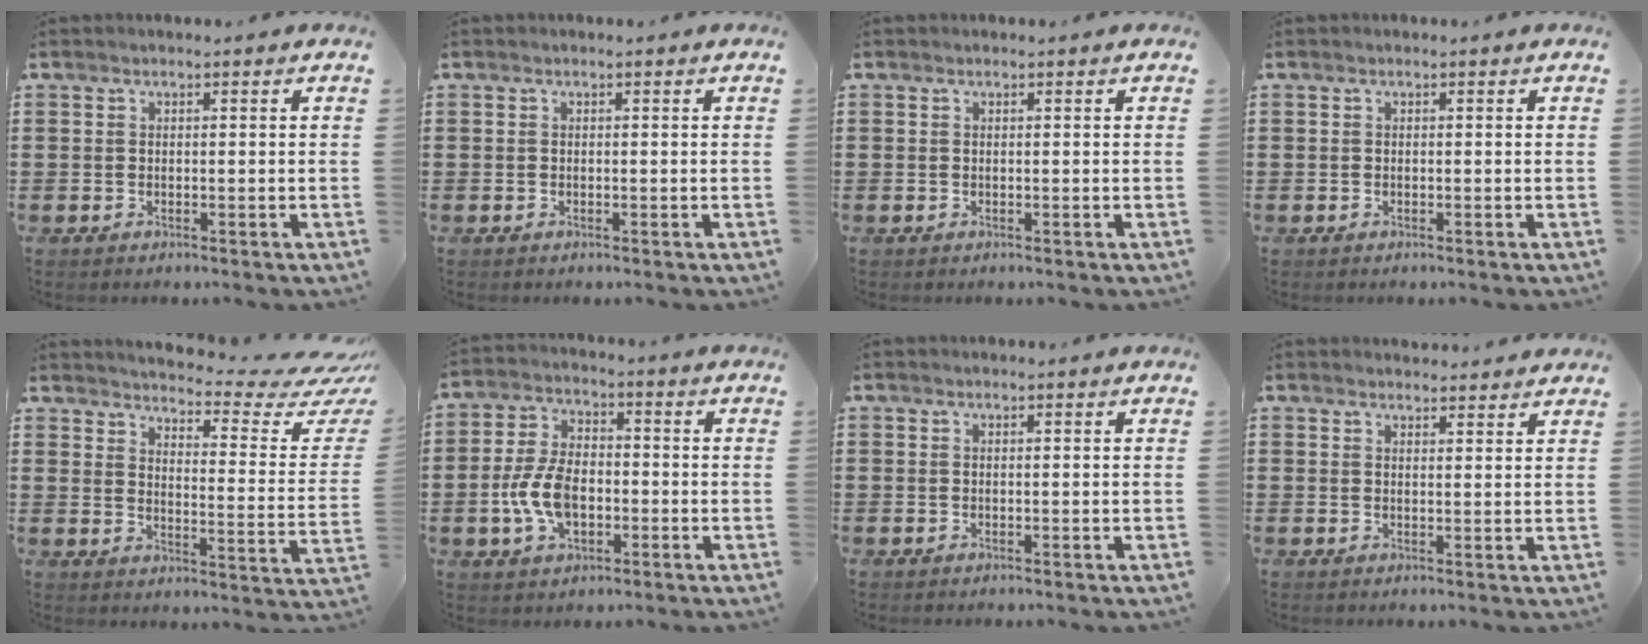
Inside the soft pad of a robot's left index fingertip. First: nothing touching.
{"total": 0.0}
{"total": 0.0}
{"total": 0.0}
{"total": 4.0, "force": [3.7, 0.0, 1.7], "torque": [-0.031, -0.044, 0.050]}
{"total": 8.4, "force": [-1.9, 4.8, 6.6], "torque": [-0.154, 0.002, -0.040]}
{"total": 0.0}
{"total": 2.1, "force": [2.1, 0.2, 0.0], "torque": [-0.005, -0.003, 0.041]}